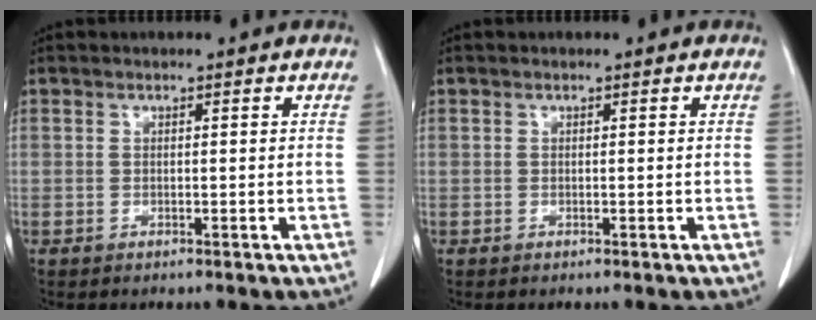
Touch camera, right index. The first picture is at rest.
{"total": 0.0}